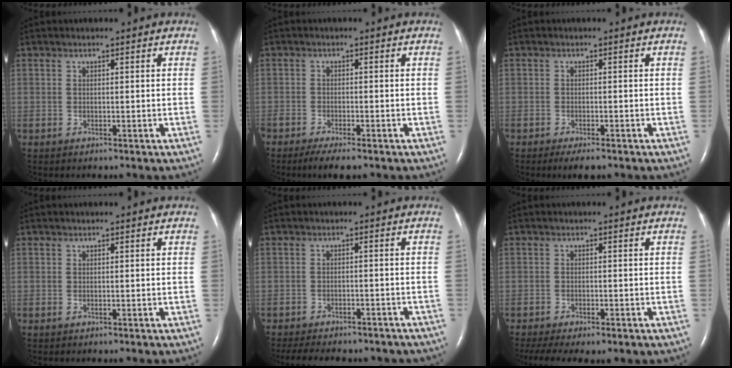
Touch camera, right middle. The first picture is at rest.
{"total": 4.6, "force": [-3.4, 0.9, 2.9], "torque": [-0.048, -0.010, -0.053]}
{"total": 3.0, "force": [-2.2, 0.8, 1.9], "torque": [-0.030, -0.005, -0.032]}
{"total": 0.0}
{"total": 15.6, "force": [-13.3, 5.1, 6.3], "torque": [-0.132, -0.010, -0.162]}
{"total": 9.6, "force": [-6.9, 3.2, 5.9], "torque": [-0.104, -0.009, -0.098]}